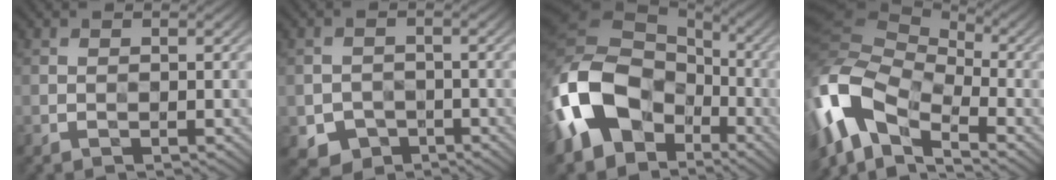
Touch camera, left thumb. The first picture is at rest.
{"total": 3.6, "force": [-2.0, 2.7, 1.2], "torque": [-0.022, -0.010, -0.037]}
{"total": 17.4, "force": [-5.6, 12.8, 10.4], "torque": [-0.250, -0.022, -0.107]}
{"total": 13.6, "force": [-4.1, 7.9, 10.3], "torque": [-0.243, -0.008, -0.087]}